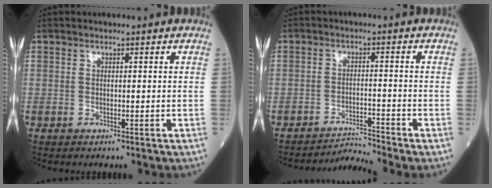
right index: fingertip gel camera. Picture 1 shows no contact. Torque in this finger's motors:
{"motor_torque": [-0.02, -0.28, 0.12, -0.01]}